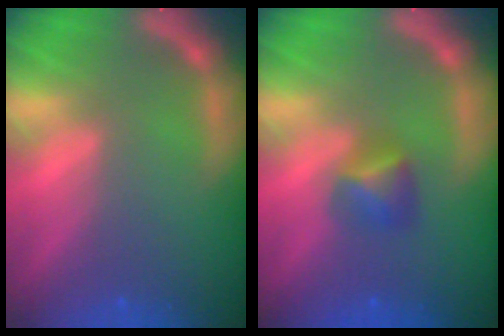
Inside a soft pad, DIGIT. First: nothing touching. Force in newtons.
{"total": 2.4}